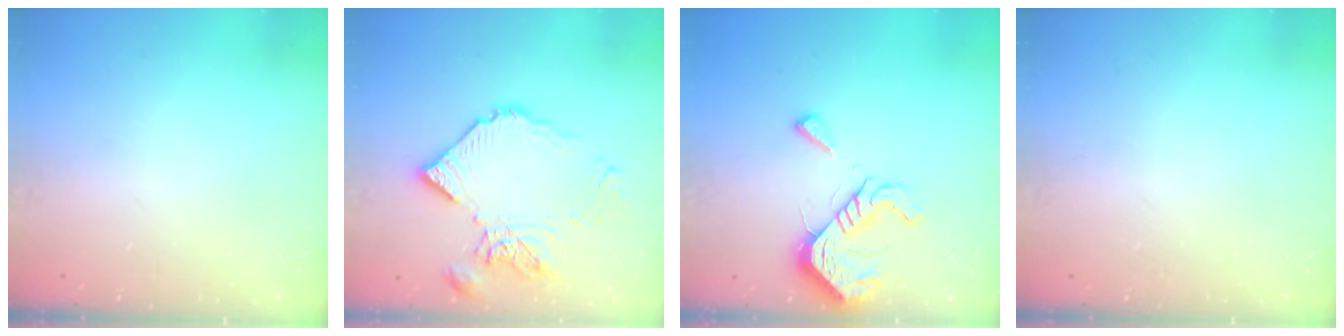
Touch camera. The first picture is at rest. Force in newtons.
{"total": 13.0, "press": 12.9, "slide": 1.4}
{"total": 12.7, "press": 12.7, "slide": 0.5}
{"total": 0.0}